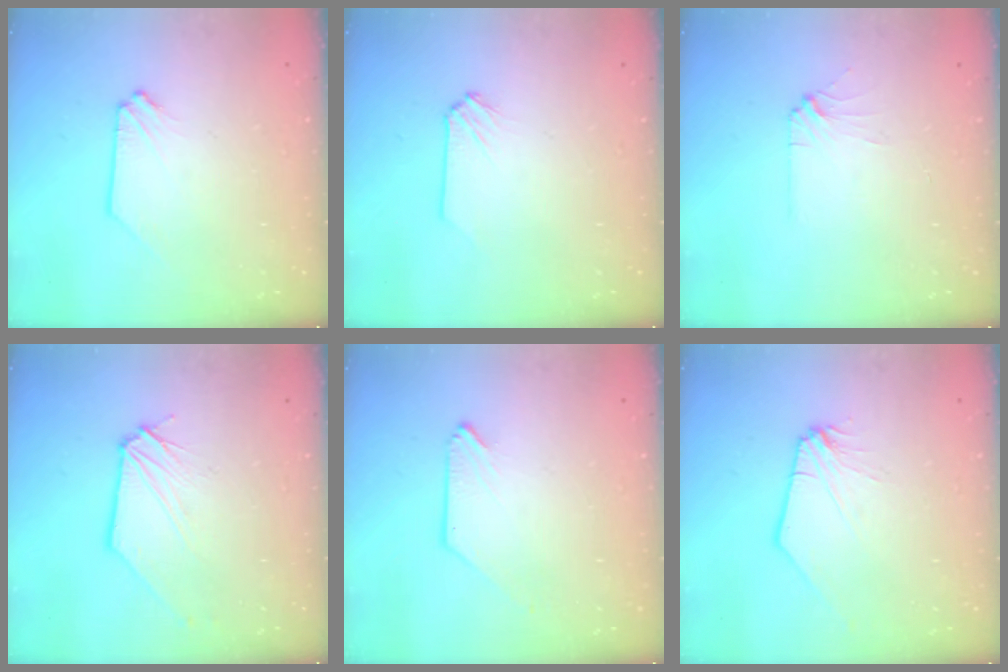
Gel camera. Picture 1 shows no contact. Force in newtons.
{"total": 0.0}
{"total": 2.9, "press": 2.8, "slide": 0.5}
{"total": 1.0, "press": 1.0, "slide": 0.1}
{"total": 0.0}
{"total": 0.0}